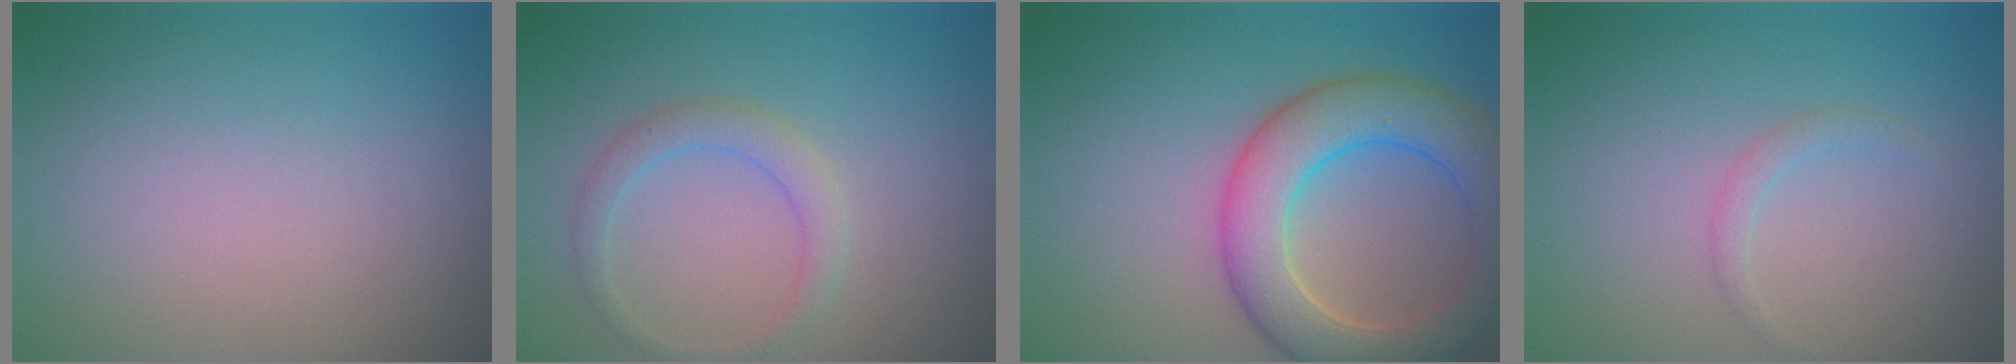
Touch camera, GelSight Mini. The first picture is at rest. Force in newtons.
{"total": 2.0, "press": 2.0, "slide": 0.1}
{"total": 7.0, "press": 7.0, "slide": 0.3}
{"total": 1.0, "press": 1.0, "slide": 0.0}